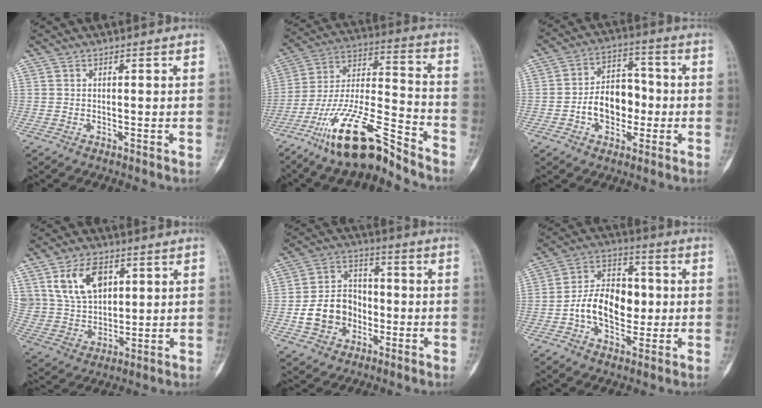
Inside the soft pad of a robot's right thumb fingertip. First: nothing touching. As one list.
[{"total": 18.2, "force": [-13.5, 4.2, 11.4], "torque": [-0.210, 0.087, -0.245]}, {"total": 10.8, "force": [-2.1, 7.6, 7.4], "torque": [-0.083, 0.037, -0.040]}, {"total": 11.9, "force": [5.2, 7.8, 7.3], "torque": [-0.113, -0.019, 0.112]}, {"total": 11.6, "force": [-2.9, 9.5, 6.0], "torque": [-0.080, 0.035, -0.054]}, {"total": 13.4, "force": [-1.3, 8.9, 9.9], "torque": [-0.137, 0.029, -0.026]}]